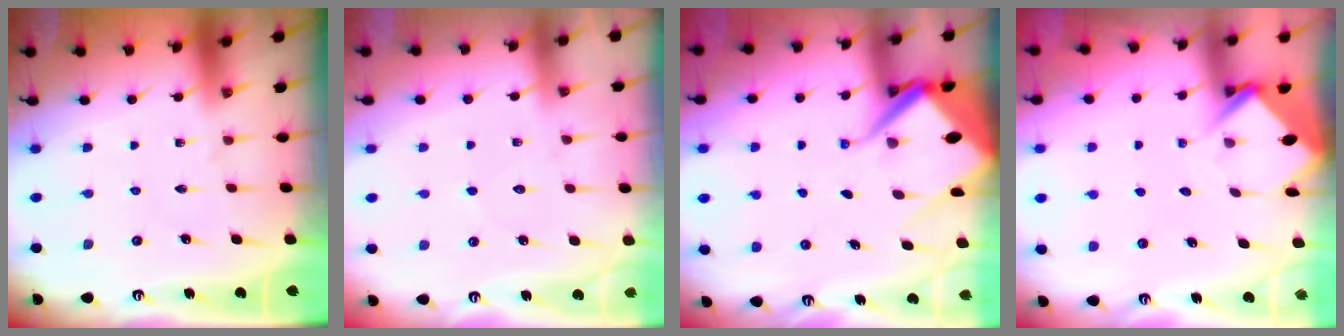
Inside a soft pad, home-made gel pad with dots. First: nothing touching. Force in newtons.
{"total": 3.9, "press": 3.9, "slide": 0.4}
{"total": 9.3, "press": 9.2, "slide": 1.0}
{"total": 4.1, "press": 4.1, "slide": 0.2}